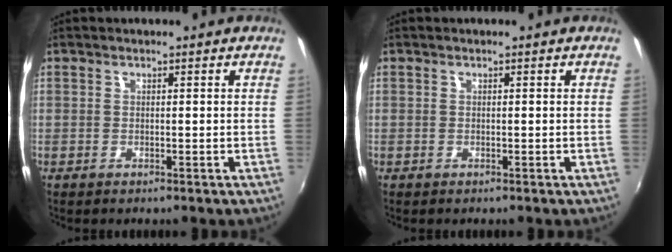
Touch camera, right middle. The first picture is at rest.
{"total": 0.0}